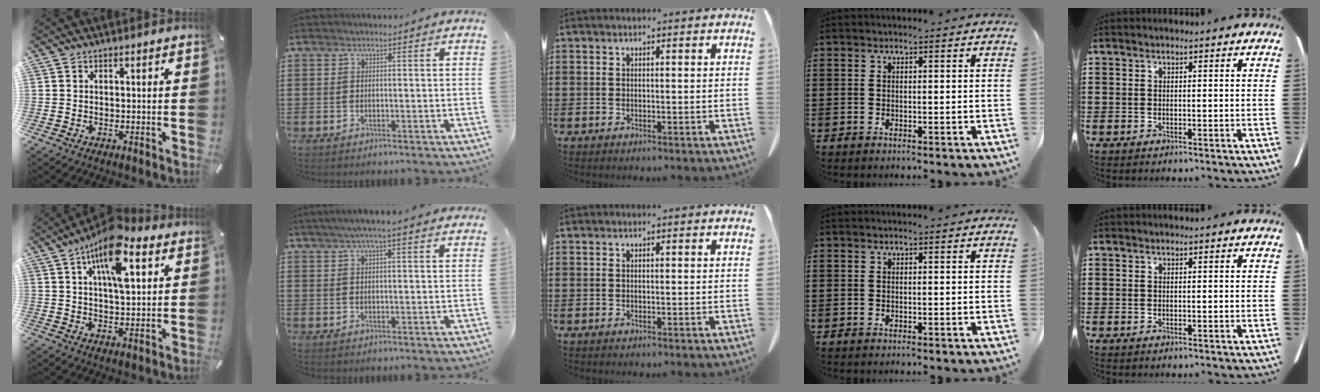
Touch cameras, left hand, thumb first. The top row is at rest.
{"thumb": {"total": 14.1, "force": [7.3, 5.9, 10.6], "torque": [-0.175, -0.019, 0.123]}, "index": {"total": 3.6, "force": [2.7, 0.0, 2.4], "torque": [-0.052, 0.002, 0.048]}}